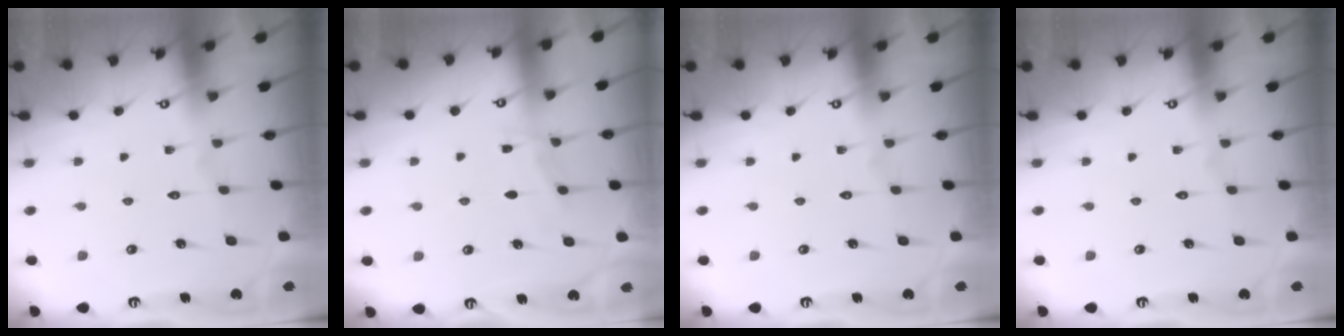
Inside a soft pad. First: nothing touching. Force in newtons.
{"total": 4.4, "press": 4.3, "slide": 0.6}
{"total": 0.0}
{"total": 0.0}